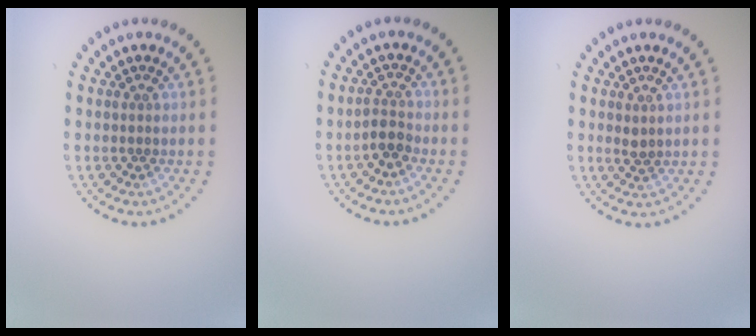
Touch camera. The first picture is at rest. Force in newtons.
{"total": 1.8, "press": 1.4, "slide": 1.1}
{"total": 0.9, "press": 0.9, "slide": 0.2}